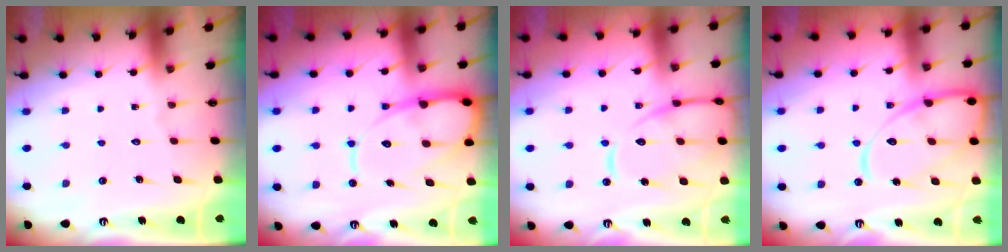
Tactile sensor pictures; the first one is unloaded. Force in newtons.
{"total": 14.1, "press": 14.0, "slide": 1.4}
{"total": 14.5, "press": 14.4, "slide": 1.5}
{"total": 15.1, "press": 15.1, "slide": 1.3}